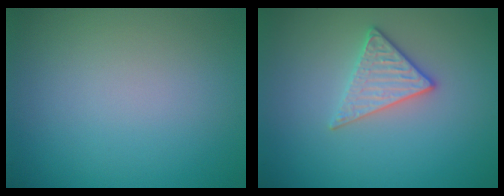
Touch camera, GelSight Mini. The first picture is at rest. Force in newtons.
{"total": 2.7, "press": 2.5, "slide": 1.1}